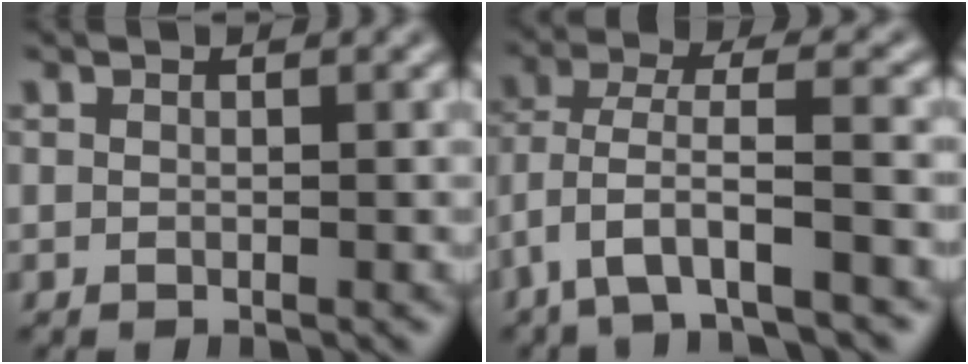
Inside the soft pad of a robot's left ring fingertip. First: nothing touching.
{"total": 6.3, "force": [-3.5, 1.6, 5.0], "torque": [-0.103, 0.001, -0.070]}